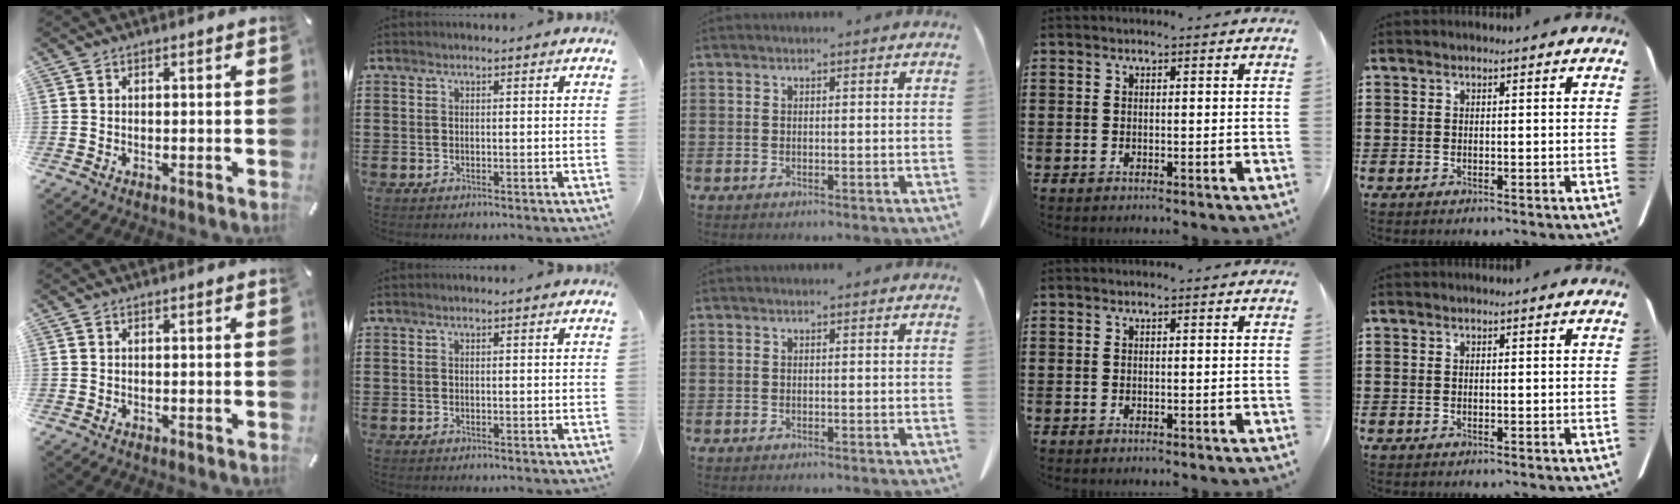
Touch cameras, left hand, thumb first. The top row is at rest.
{}